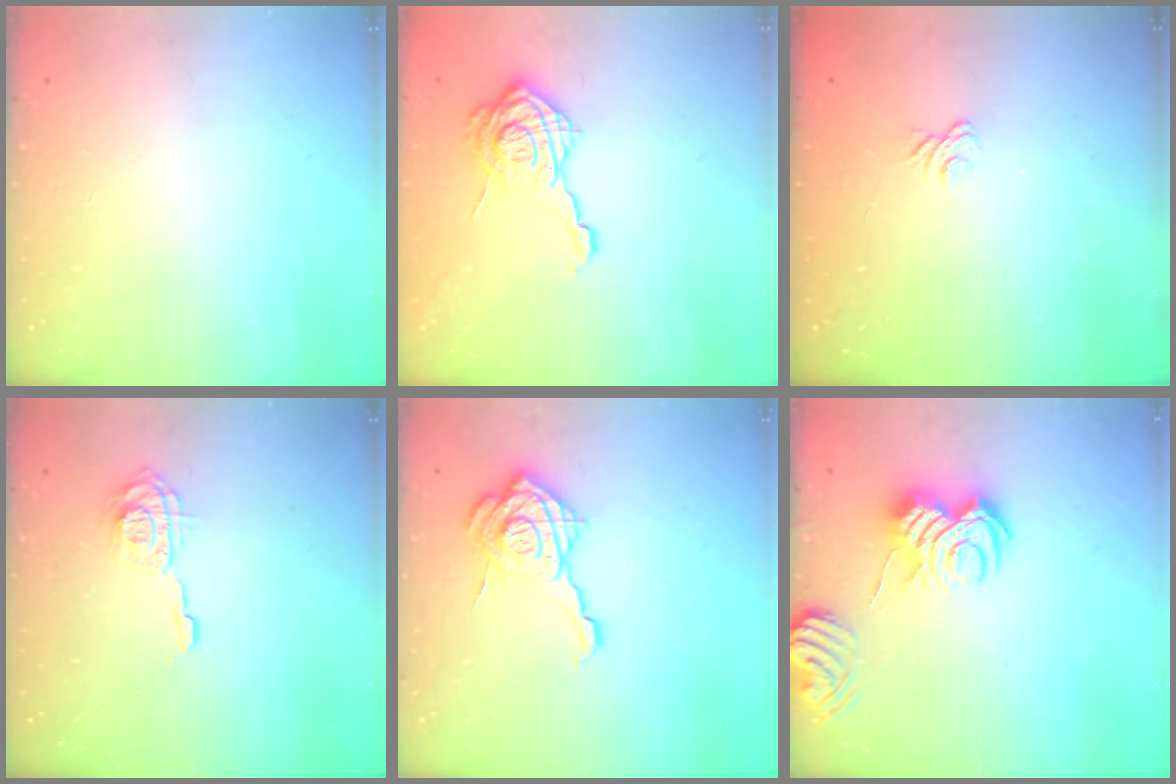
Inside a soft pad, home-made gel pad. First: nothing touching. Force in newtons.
{"total": 16.1, "press": 16.1, "slide": 0.5}
{"total": 1.9, "press": 1.5, "slide": 1.1}
{"total": 9.5, "press": 9.4, "slide": 0.6}
{"total": 18.2, "press": 18.1, "slide": 2.0}
{"total": 8.5, "press": 8.5, "slide": 0.6}